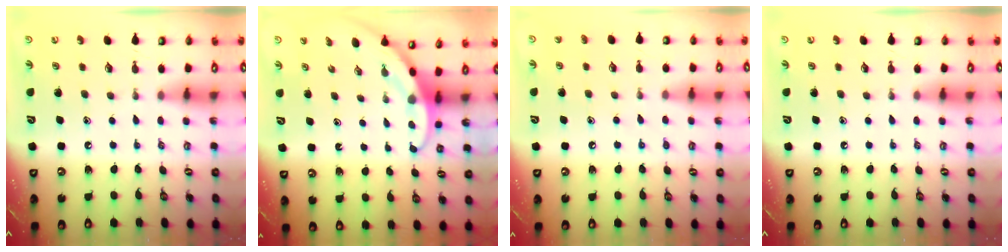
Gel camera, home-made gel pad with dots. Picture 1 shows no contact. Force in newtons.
{"total": 3.1, "press": 3.1, "slide": 0.0}
{"total": 5.6, "press": 5.5, "slide": 0.5}
{"total": 0.0}